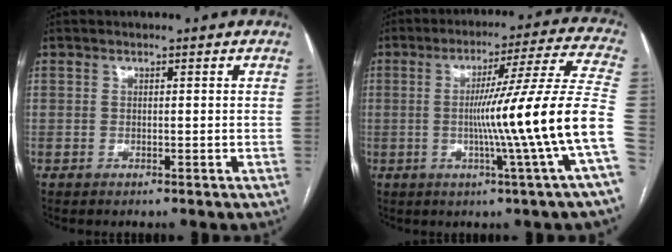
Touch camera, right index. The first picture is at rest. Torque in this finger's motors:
{"motor_torque": [1.89, -0.25, 1.06, 0.21]}